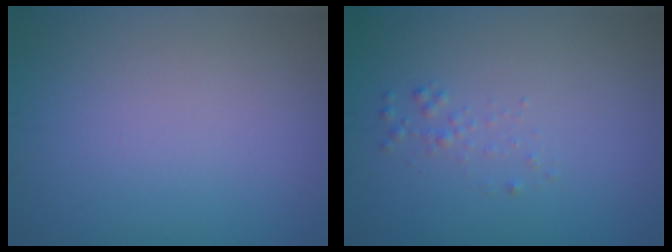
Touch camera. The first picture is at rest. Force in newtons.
{"total": 0.8, "press": 0.8, "slide": 0.1}